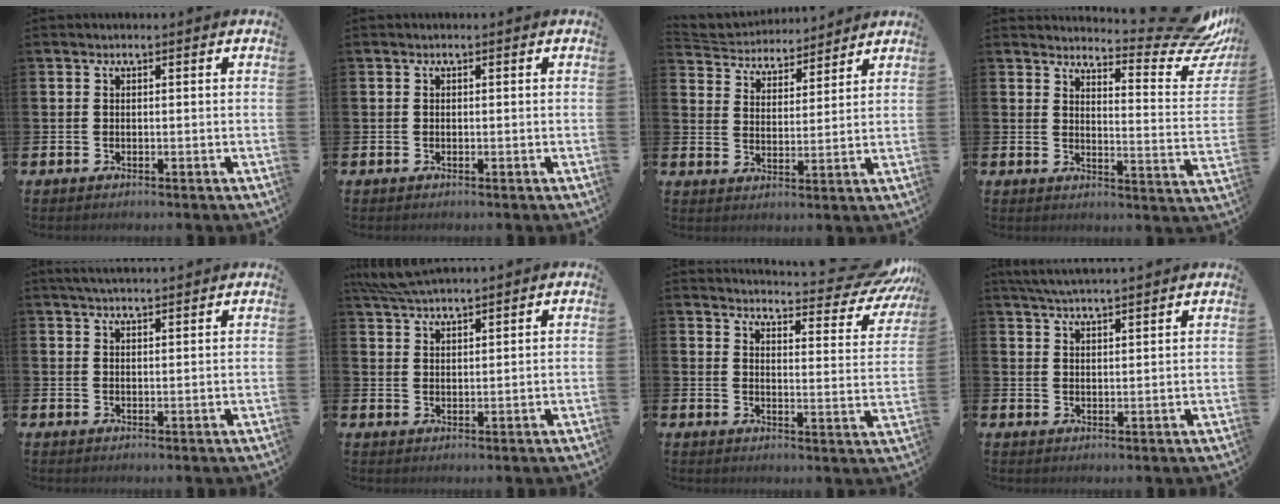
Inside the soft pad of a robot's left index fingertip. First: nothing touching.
{"total": 0.0}
{"total": 4.6, "force": [4.5, 1.0, -0.4], "torque": [-0.021, -0.034, 0.078]}
{"total": 7.2, "force": [6.2, 1.6, 3.3], "torque": [-0.034, -0.061, 0.096]}
{"total": 2.9, "force": [2.8, 0.0, 0.7], "torque": [-0.012, -0.010, 0.050]}
{"total": 5.0, "force": [4.7, 0.5, 1.5], "torque": [-0.040, -0.014, 0.087]}
{"total": 6.0, "force": [5.6, 1.0, 2.1], "torque": [-0.032, -0.057, 0.086]}
{"total": 4.4, "force": [4.3, -0.3, 0.8], "torque": [-0.021, -0.018, 0.076]}